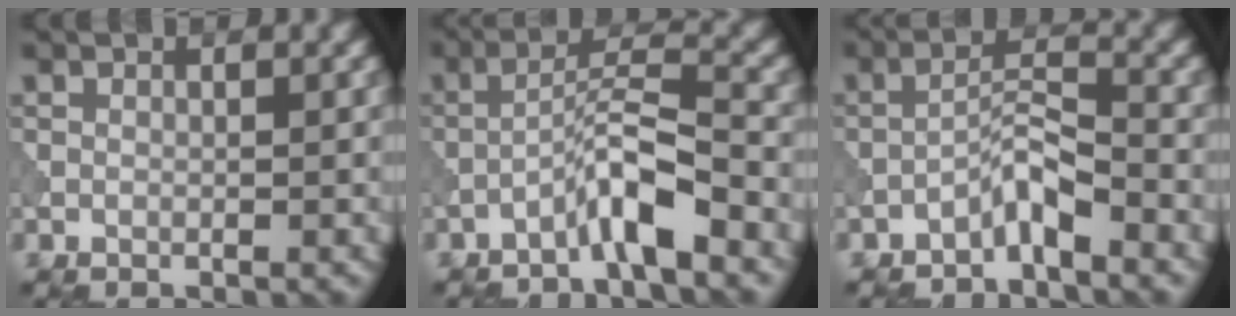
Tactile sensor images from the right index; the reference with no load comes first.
{"total": 4.4, "force": [-2.8, 0.3, 3.4], "torque": [-0.060, 0.020, -0.061]}
{"total": 2.8, "force": [-2.1, 0.3, 1.8], "torque": [-0.033, 0.017, -0.044]}